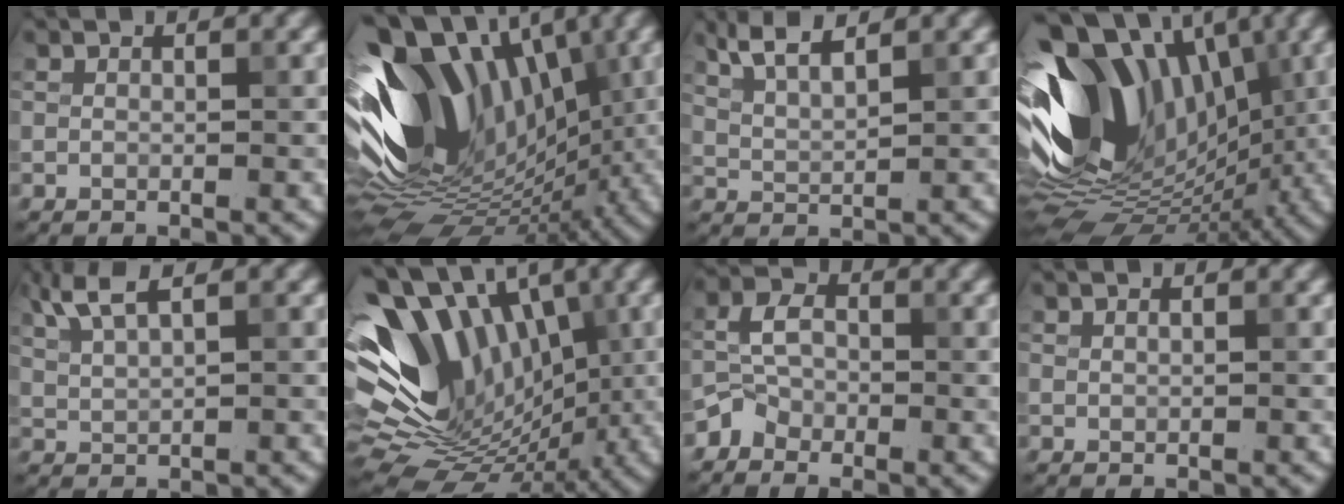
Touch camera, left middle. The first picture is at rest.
{"total": 16.0, "force": [1.8, 10.2, 12.2], "torque": [-0.231, 0.024, 0.020]}
{"total": 3.6, "force": [2.8, 0.8, 2.1], "torque": [-0.044, 0.010, 0.055]}
{"total": 14.9, "force": [1.5, 10.3, 10.7], "torque": [-0.193, 0.022, 0.012]}
{"total": 3.3, "force": [2.3, 0.8, 2.2], "torque": [-0.048, 0.010, 0.051]}
{"total": 15.9, "force": [2.3, 11.5, 10.8], "torque": [-0.173, 0.012, 0.059]}
{"total": 2.4, "force": [-1.7, 1.5, 0.6], "torque": [-0.013, 0.008, -0.043]}
{"total": 0.0}